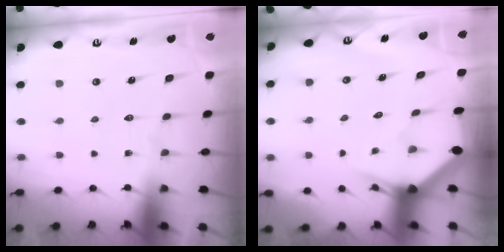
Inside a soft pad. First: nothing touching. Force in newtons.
{"total": 3.3, "press": 3.3, "slide": 0.0}